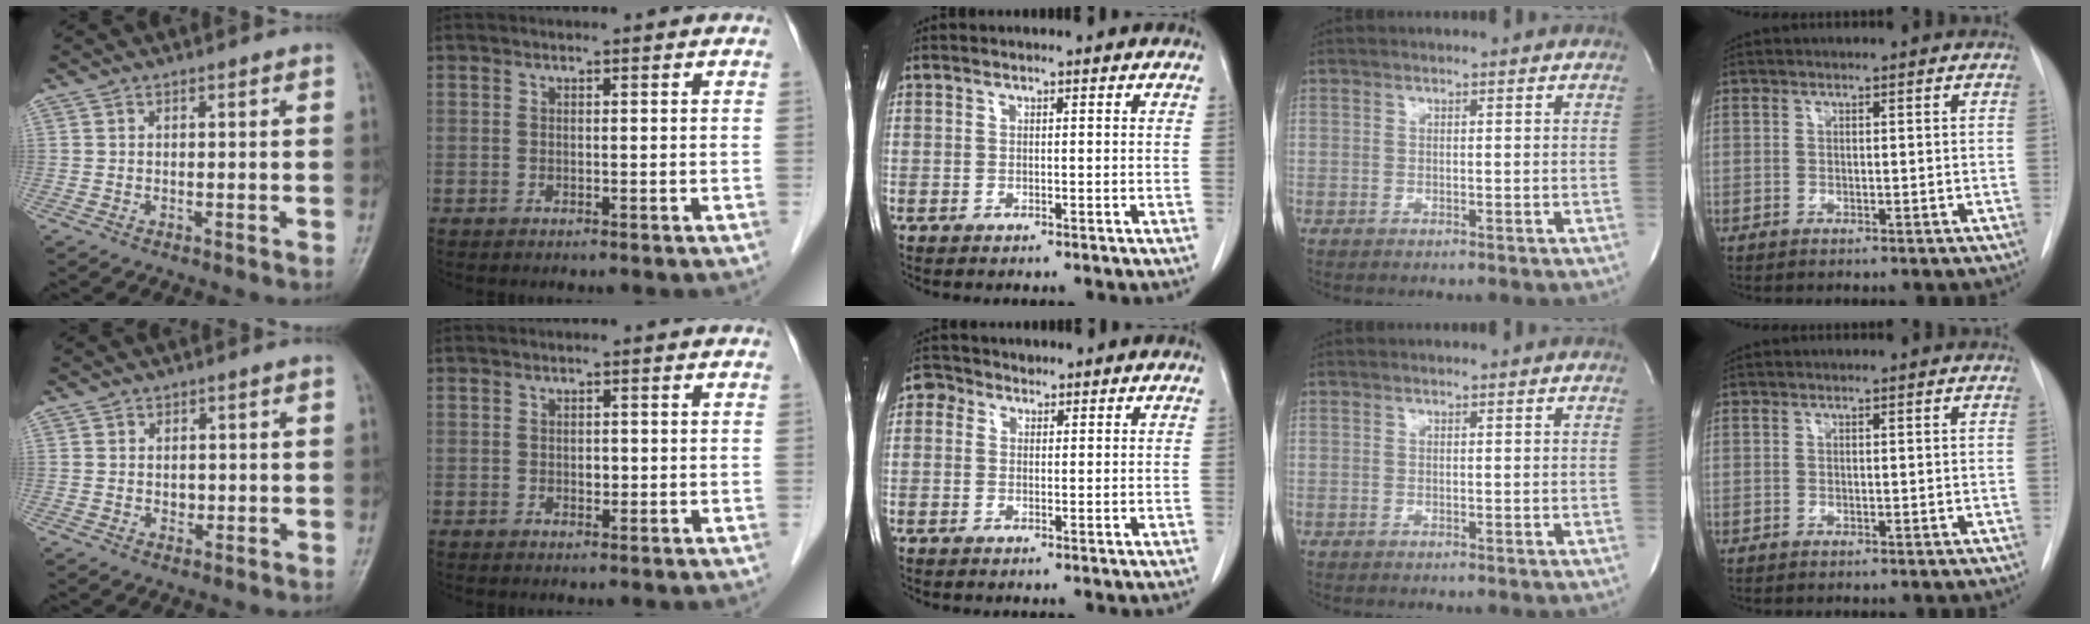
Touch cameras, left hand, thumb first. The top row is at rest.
{"thumb": {"total": 1.9, "force": [0.0, 1.7, 1.0], "torque": [-0.001, 0.001, 0.001]}, "index": {"total": 0.9, "force": [-0.1, 0.6, 0.6], "torque": [-0.010, 0.001, -0.001]}, "middle": {"total": 2.3, "force": [1.1, 2.0, 0.6], "torque": [-0.009, 0.011, 0.014]}}